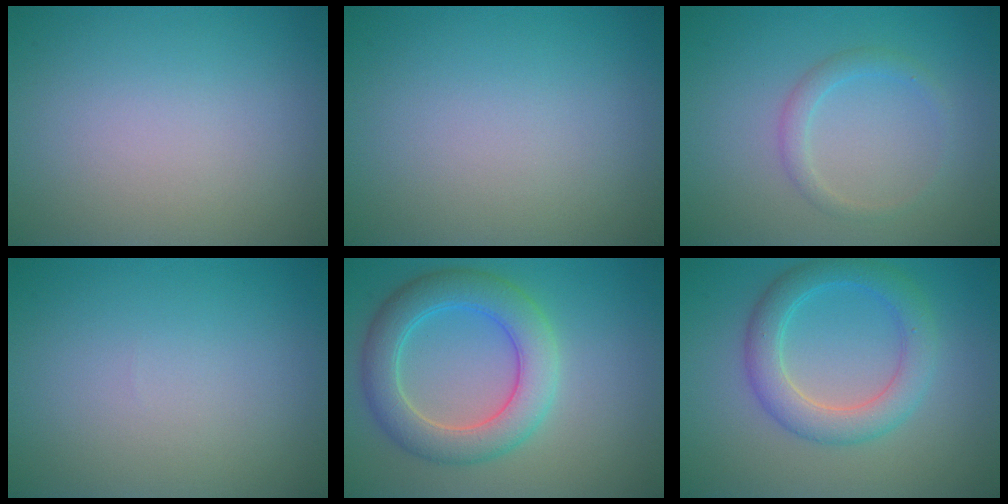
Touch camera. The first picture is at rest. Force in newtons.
{"total": 0.0}
{"total": 1.5, "press": 1.5, "slide": 0.1}
{"total": 0.0}
{"total": 5.8, "press": 5.8, "slide": 0.2}
{"total": 4.3, "press": 4.3, "slide": 0.1}